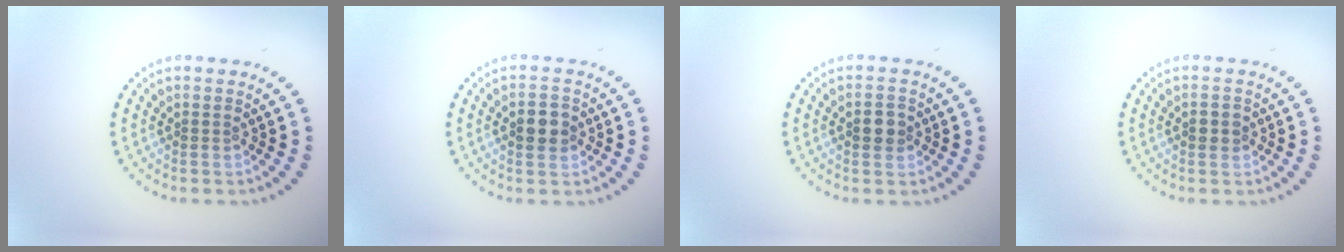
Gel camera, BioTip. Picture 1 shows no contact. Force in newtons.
{"total": 2.4, "press": 2.4, "slide": 0.2}
{"total": 2.0, "press": 2.0, "slide": 0.2}
{"total": 1.2, "press": 1.2, "slide": 0.1}